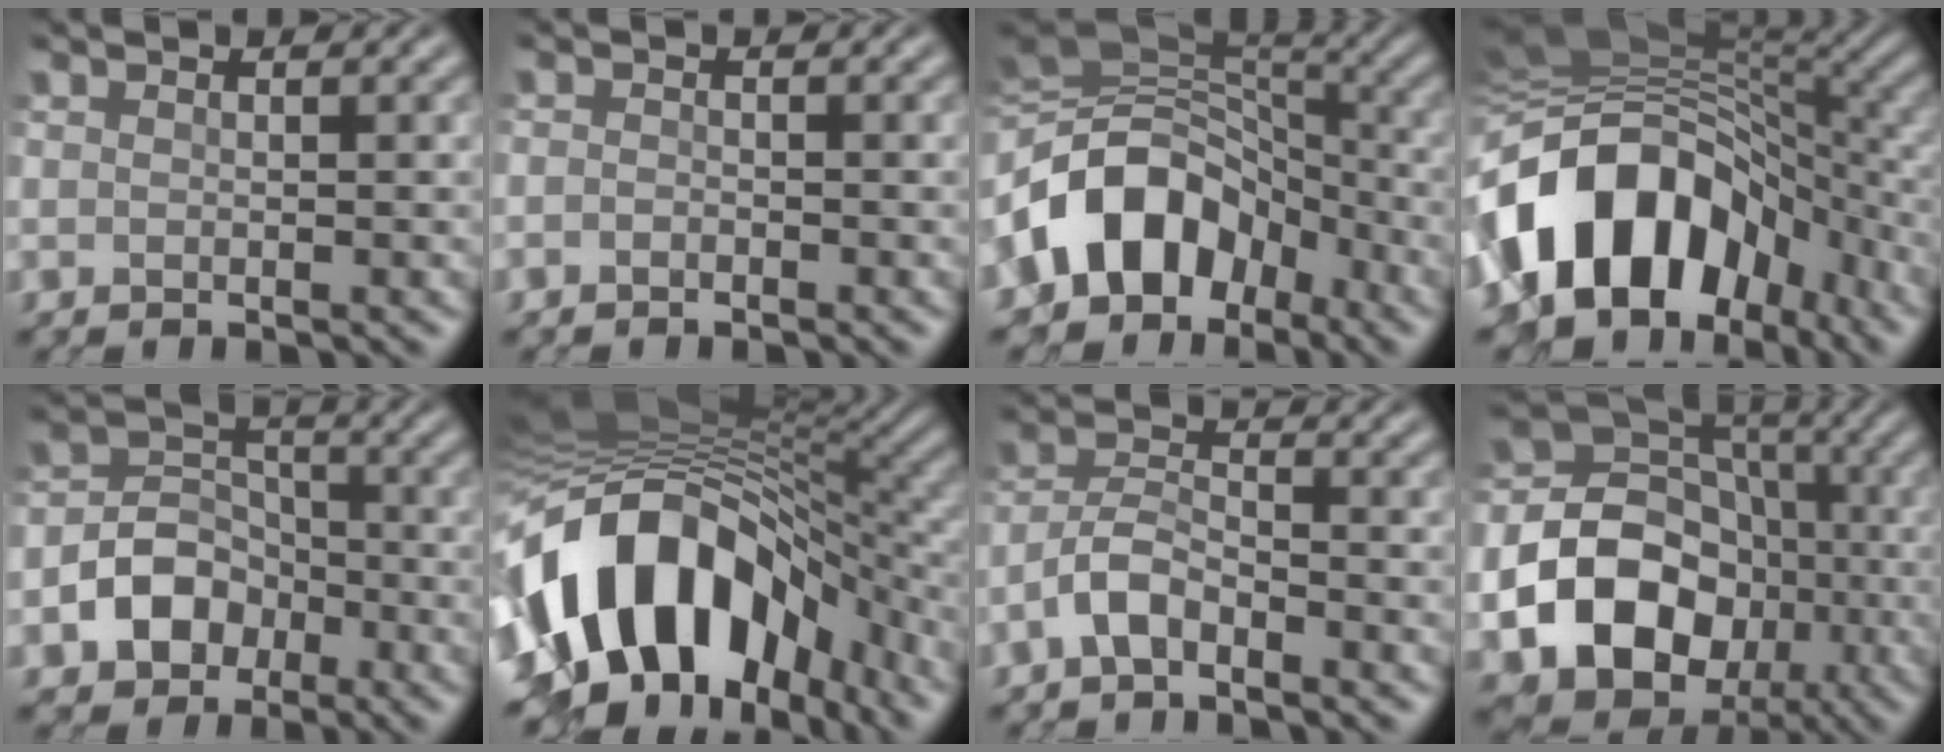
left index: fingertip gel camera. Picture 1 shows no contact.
{"total": 0.7, "force": [-0.5, 0.3, 0.2], "torque": [-0.003, -0.002, -0.011]}
{"total": 10.9, "force": [-4.2, 8.2, 5.9], "torque": [-0.097, 0.021, -0.094]}
{"total": 13.1, "force": [-6.0, 8.8, 7.6], "torque": [-0.118, 0.018, -0.120]}
{"total": 5.1, "force": [-2.2, 4.0, 2.3], "torque": [-0.029, 0.002, -0.046]}
{"total": 16.7, "force": [-4.5, 10.5, 12.1], "torque": [-0.210, -0.007, -0.072]}
{"total": 3.4, "force": [-2.1, 1.5, 2.1], "torque": [-0.041, 0.011, -0.051]}
{"total": 14.4, "force": [-3.9, 11.9, 7.1], "torque": [-0.122, -0.013, -0.087]}